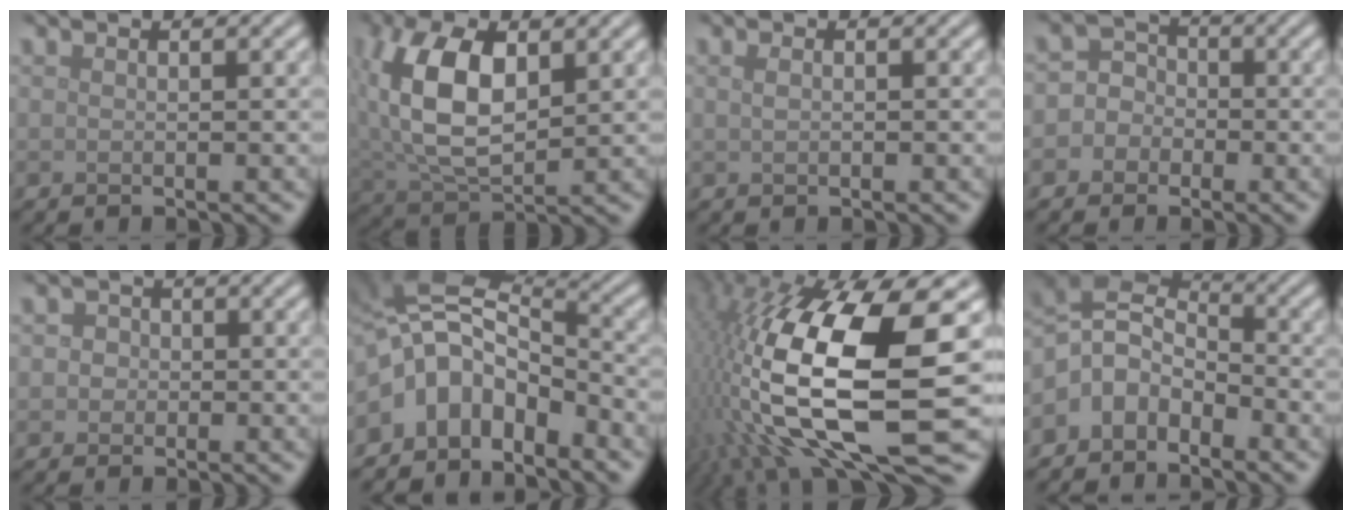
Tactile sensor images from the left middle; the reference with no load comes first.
{"total": 9.0, "force": [1.9, 5.0, 7.2], "torque": [-0.157, 0.006, 0.031]}
{"total": 1.6, "force": [0.5, 0.9, 1.2], "torque": [-0.021, 0.009, 0.000]}
{"total": 4.1, "force": [-1.0, 3.8, 1.1], "torque": [0.008, 0.021, -0.046]}
{"total": 1.9, "force": [0.0, 1.8, 0.7], "torque": [0.007, 0.003, -0.014]}
{"total": 7.2, "force": [-3.1, 4.7, 4.5], "torque": [-0.062, 0.009, -0.071]}
{"total": 18.4, "force": [-1.1, 6.9, 17.0], "torque": [-0.347, -0.020, -0.008]}
{"total": 4.8, "force": [-2.5, 3.2, 2.5], "torque": [-0.047, 0.004, -0.066]}